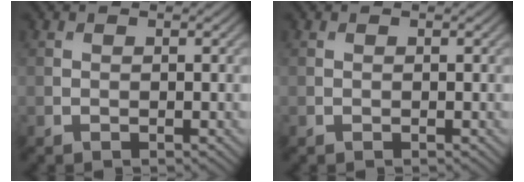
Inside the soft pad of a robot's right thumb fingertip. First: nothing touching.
{"total": 0.0}